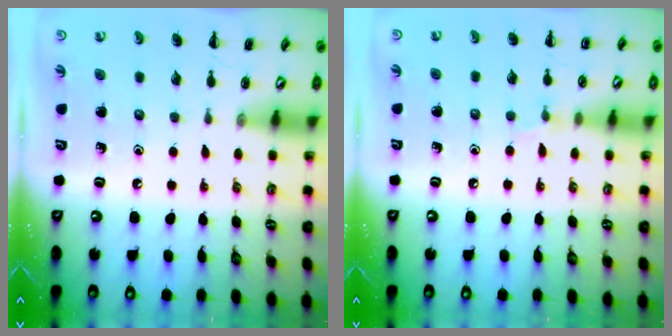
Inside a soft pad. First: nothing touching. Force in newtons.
{"total": 4.7, "press": 4.4, "slide": 1.6}